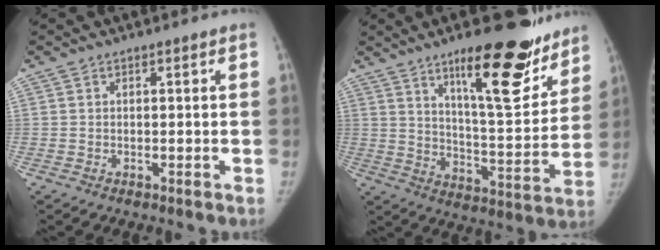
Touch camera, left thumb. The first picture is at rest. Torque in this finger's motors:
{"motor_torque": [0.57, -0.17, 1.50, -1.27, 0.17]}